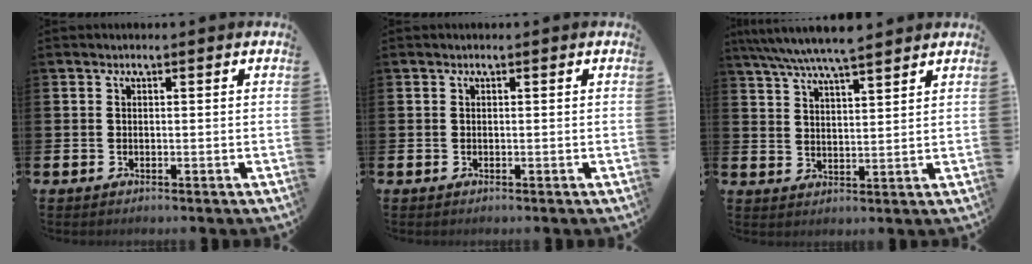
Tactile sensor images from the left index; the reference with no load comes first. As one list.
[{"total": 0.0}, {"total": 7.0, "force": [6.6, 0.4, 2.3], "torque": [-0.058, -0.027, 0.117]}]